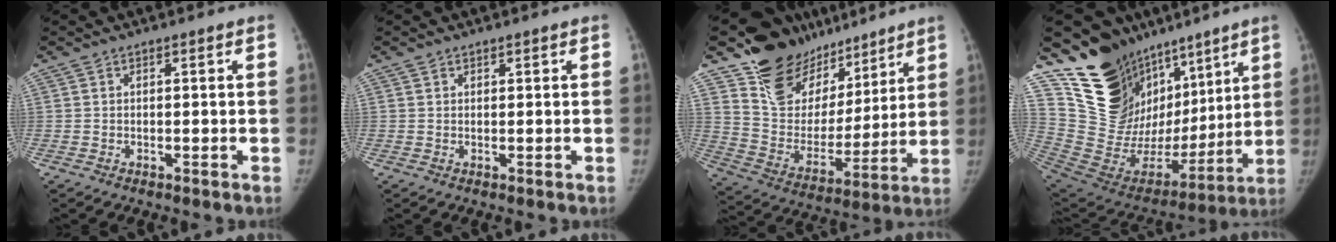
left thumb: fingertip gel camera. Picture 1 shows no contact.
{"total": 0.6, "force": [0.5, 0.4, 0.0], "torque": [0.005, -0.002, 0.005]}
{"total": 21.9, "force": [16.4, 12.6, 7.2], "torque": [-0.066, -0.096, 0.279]}
{"total": 27.1, "force": [15.5, 17.5, 13.7], "torque": [-0.166, -0.044, 0.280]}